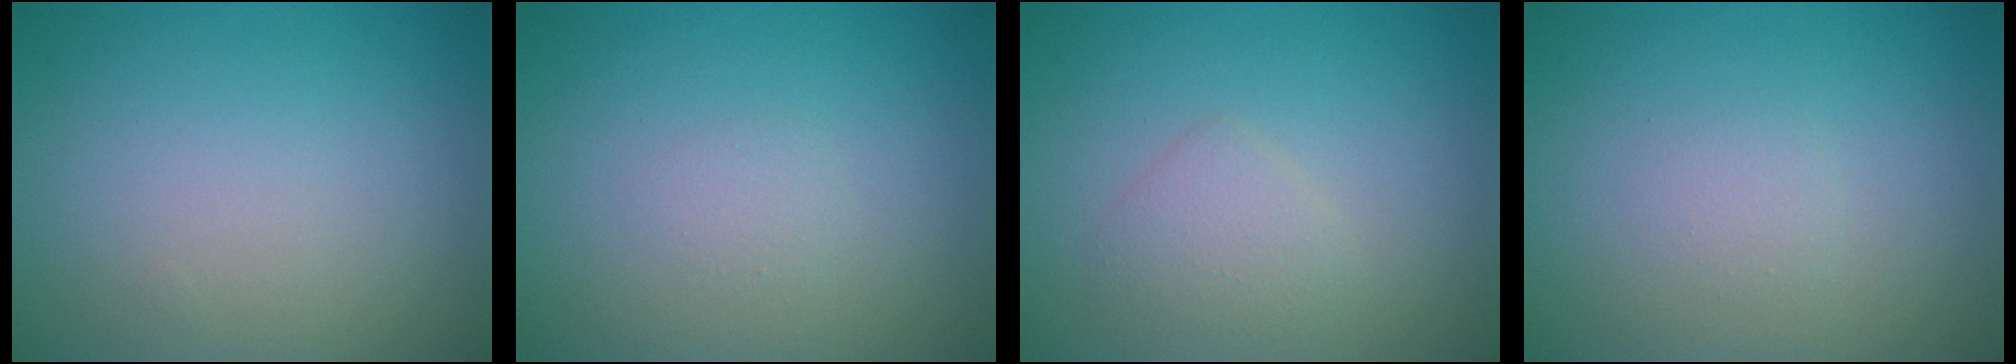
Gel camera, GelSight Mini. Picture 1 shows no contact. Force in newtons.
{"total": 0.8, "press": 0.8, "slide": 0.1}
{"total": 1.8, "press": 1.8, "slide": 0.1}
{"total": 0.8, "press": 0.8, "slide": 0.0}